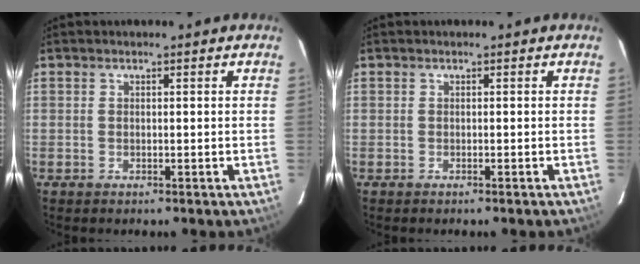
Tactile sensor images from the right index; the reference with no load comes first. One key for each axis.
{"total": 0.0}